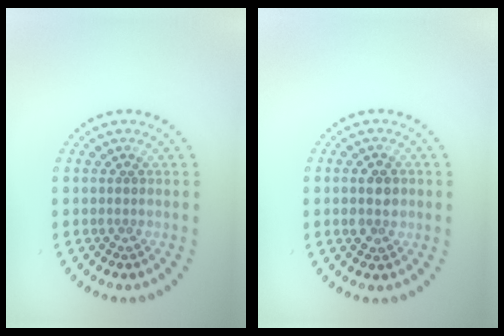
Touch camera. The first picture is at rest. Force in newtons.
{"total": 2.8, "press": 2.8, "slide": 0.1}